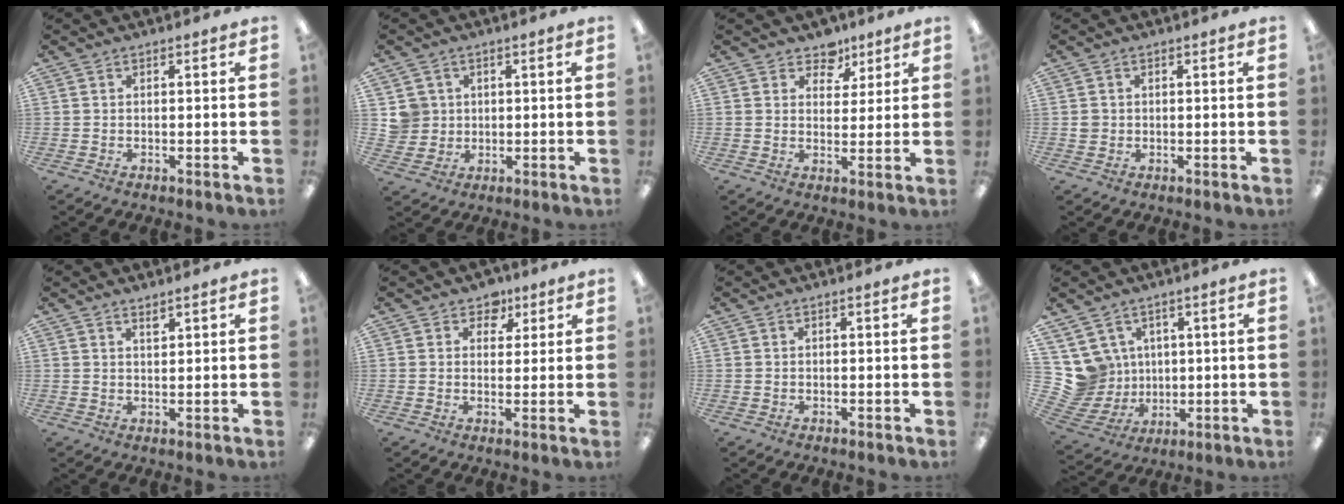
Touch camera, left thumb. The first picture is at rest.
{"total": 5.2, "force": [1.4, 5.0, 0.3], "torque": [-0.008, 0.004, 0.028]}
{"total": 6.5, "force": [4.6, 4.4, 1.3], "torque": [-0.016, -0.027, 0.081]}
{"total": 1.7, "force": [0.1, 1.7, 0.2], "torque": [-0.005, 0.005, -0.001]}
{"total": 1.9, "force": [1.7, 0.5, 0.6], "torque": [-0.007, -0.005, 0.030]}
{"total": 5.0, "force": [3.1, 3.7, 1.4], "torque": [-0.011, -0.012, 0.050]}
{"total": 0.0}
{"total": 9.9, "force": [3.4, 9.1, 1.7], "torque": [-0.080, -0.028, 0.073]}